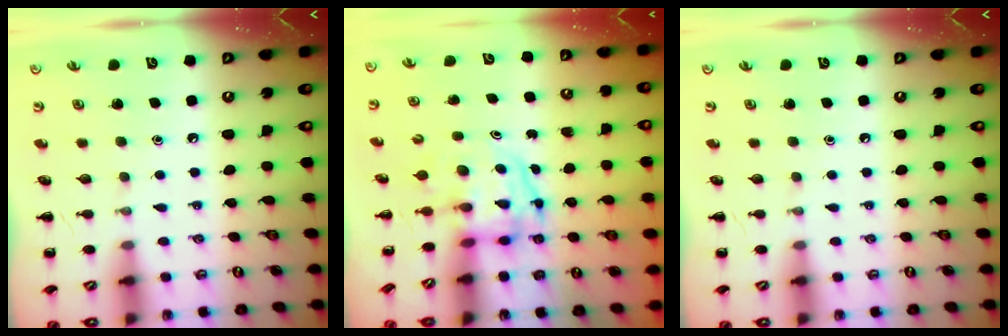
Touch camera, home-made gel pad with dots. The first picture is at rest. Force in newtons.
{"total": 3.9, "press": 3.8, "slide": 0.6}
{"total": 0.0}